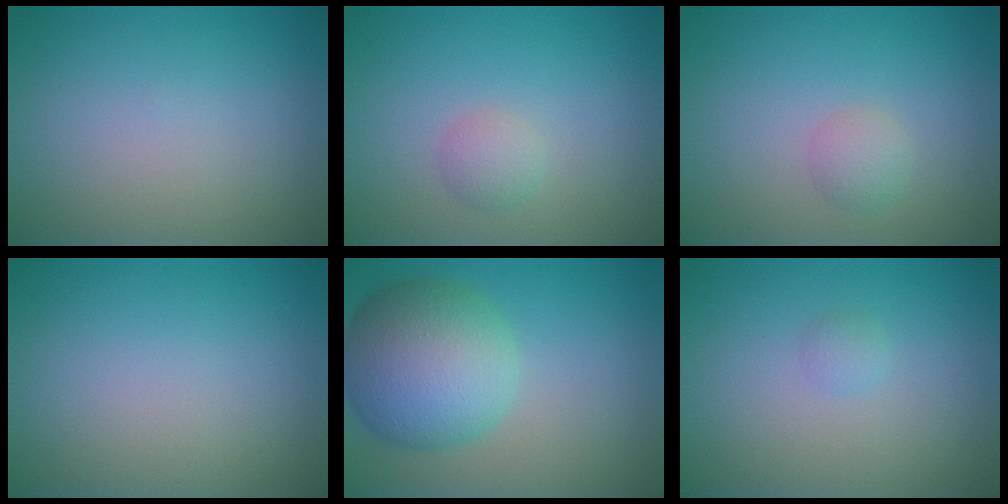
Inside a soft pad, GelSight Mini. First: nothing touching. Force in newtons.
{"total": 1.4, "press": 1.4, "slide": 0.1}
{"total": 1.4, "press": 1.4, "slide": 0.0}
{"total": 0.0}
{"total": 8.8, "press": 8.8, "slide": 0.3}
{"total": 0.7, "press": 0.7, "slide": 0.1}